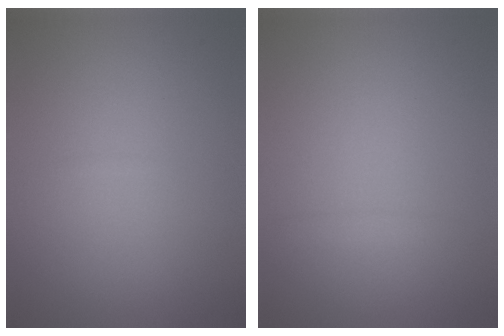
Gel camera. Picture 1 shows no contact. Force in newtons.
{"total": 0.5, "press": 0.5, "slide": 0.0}